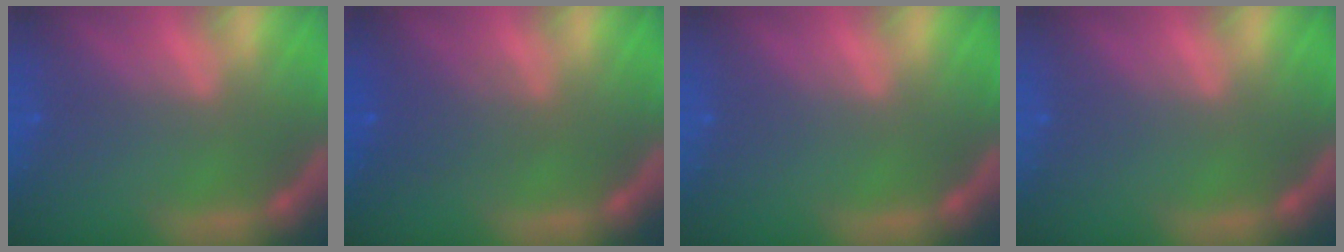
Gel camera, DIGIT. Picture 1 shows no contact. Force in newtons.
{"total": 3.0}
{"total": 0.0}
{"total": 0.0}